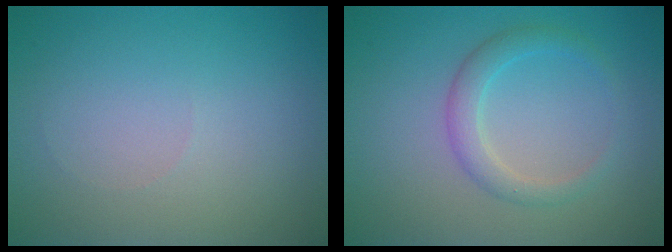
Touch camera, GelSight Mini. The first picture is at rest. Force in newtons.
{"total": 2.4, "press": 2.3, "slide": 0.2}